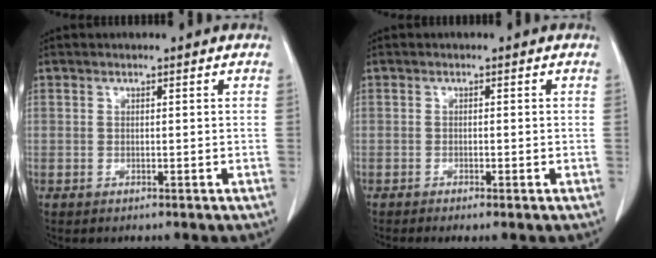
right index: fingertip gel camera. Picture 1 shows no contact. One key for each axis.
{"total": 2.1, "fx": -0.8, "fy": 0.6, "fz": 1.8, "tx": -0.044, "ty": -0.002, "tz": -0.011}